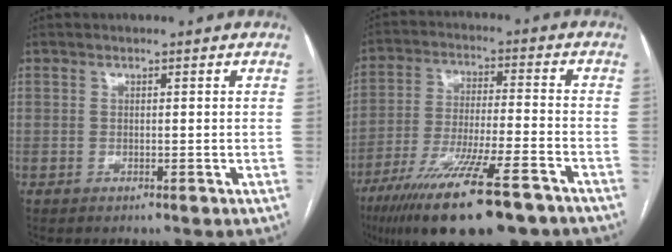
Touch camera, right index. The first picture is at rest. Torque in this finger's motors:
{"motor_torque": [1.43, -0.71, 1.05, 0.21]}